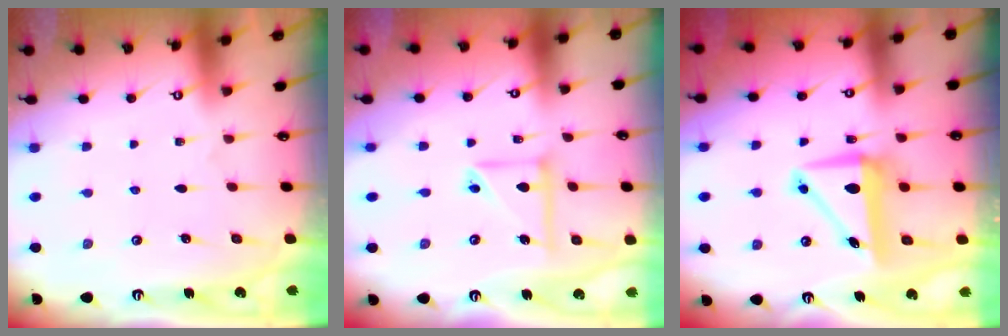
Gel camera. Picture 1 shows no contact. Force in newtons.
{"total": 8.7, "press": 8.6, "slide": 0.6}
{"total": 7.9, "press": 7.7, "slide": 1.7}